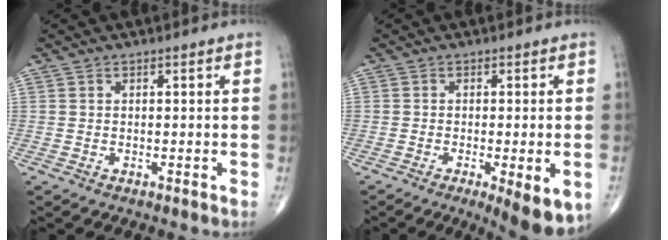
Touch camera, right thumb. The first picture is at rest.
{"total": 9.1, "force": [-3.7, 2.3, 8.0], "torque": [-0.104, -0.013, -0.050]}